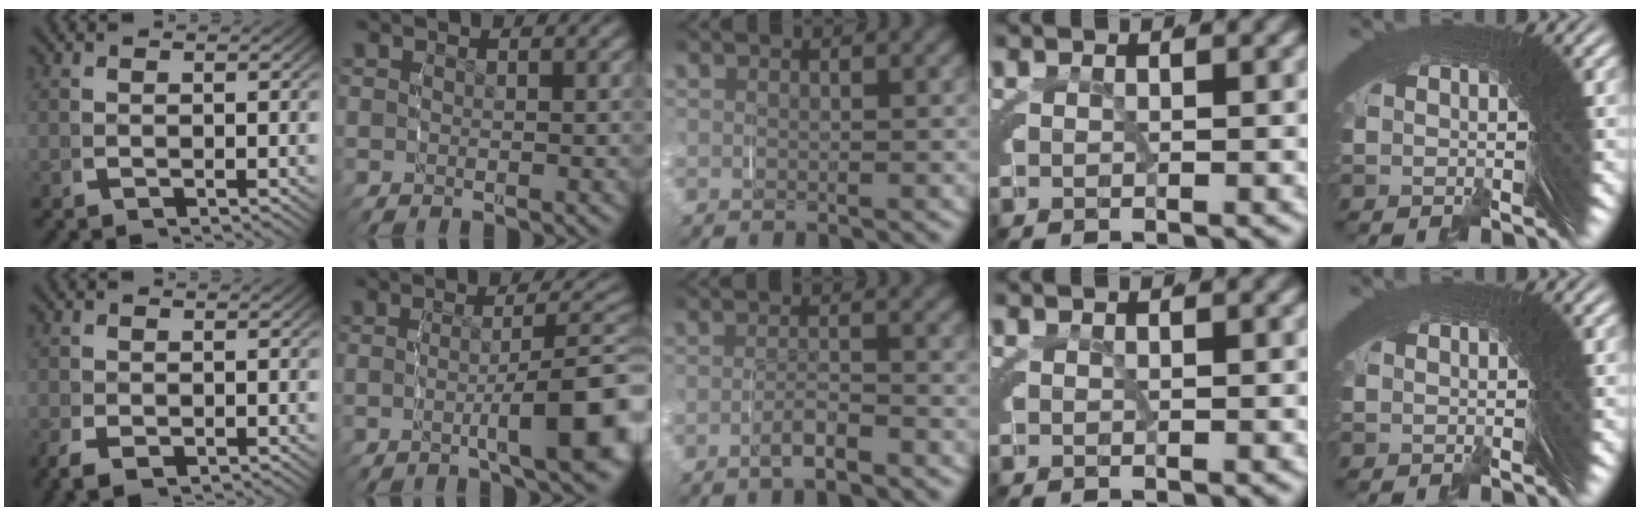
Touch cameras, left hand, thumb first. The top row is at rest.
{"thumb": {"total": 1.7, "force": [-0.5, 1.3, 1.0], "torque": [-0.028, -0.015, 0.000]}, "index": {"total": 7.1, "force": [-2.3, 1.3, 6.6], "torque": [-0.090, -0.003, -0.034]}, "middle": {"total": 2.1, "force": [-1.6, 0.4, 1.3], "torque": [-0.023, 0.000, -0.031]}}